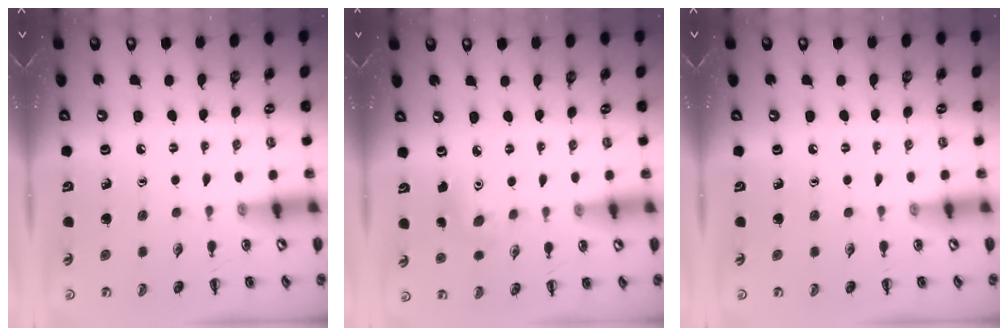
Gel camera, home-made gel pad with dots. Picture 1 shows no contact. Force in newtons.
{"total": 5.1, "press": 4.9, "slide": 1.3}
{"total": 0.0}